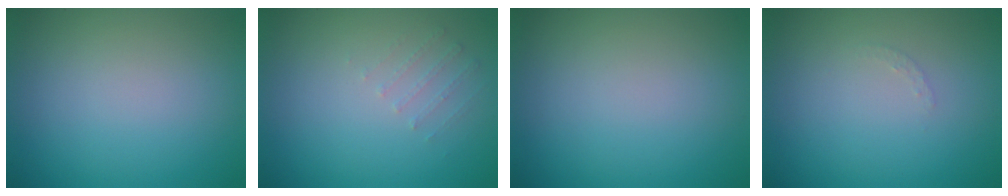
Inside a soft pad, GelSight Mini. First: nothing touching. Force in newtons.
{"total": 0.6, "press": 0.5, "slide": 0.4}
{"total": 0.0}
{"total": 0.7, "press": 0.7, "slide": 0.1}